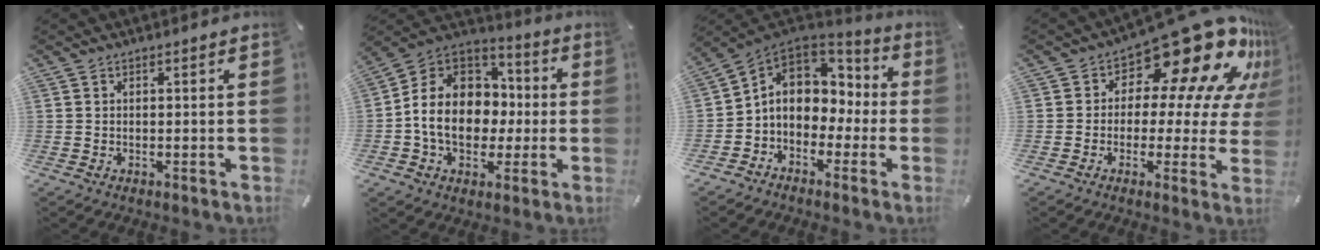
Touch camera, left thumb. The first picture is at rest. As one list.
[{"total": 15.2, "force": [-1.9, 12.7, 8.0], "torque": [-0.168, 0.016, -0.031]}, {"total": 9.8, "force": [0.0, 8.6, 4.7], "torque": [-0.088, 0.003, 0.006]}, {"total": 20.0, "force": [12.4, 8.8, 13.0], "torque": [-0.178, -0.098, 0.202]}]